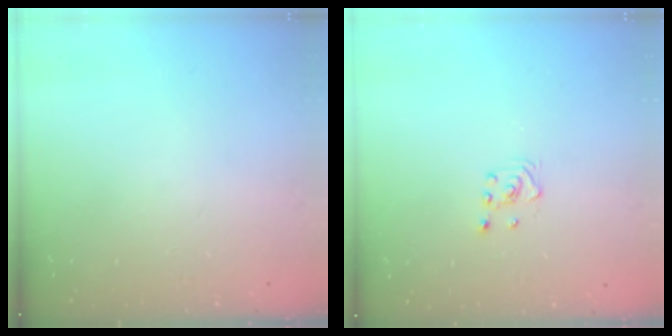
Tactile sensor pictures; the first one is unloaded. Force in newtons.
{"total": 2.8, "press": 2.6, "slide": 1.1}